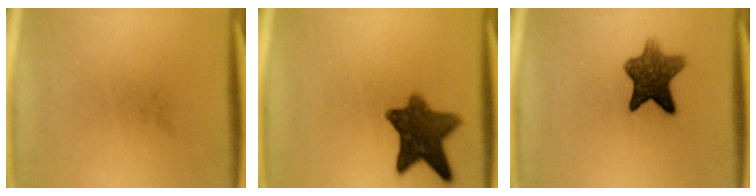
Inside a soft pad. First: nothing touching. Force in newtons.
{"total": 9.8}
{"total": 8.7}